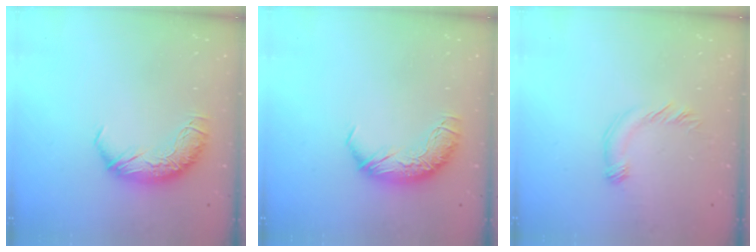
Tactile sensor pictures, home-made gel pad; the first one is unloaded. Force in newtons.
{"total": 0.0}
{"total": 3.4, "press": 3.3, "slide": 0.7}